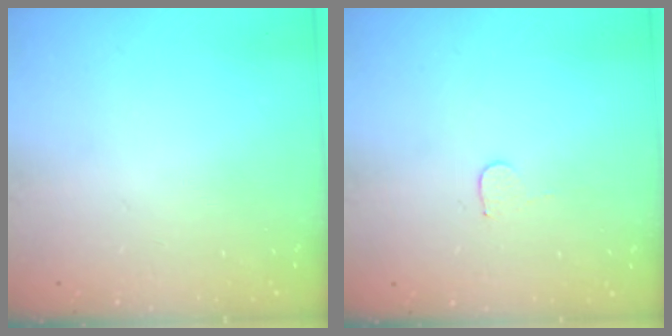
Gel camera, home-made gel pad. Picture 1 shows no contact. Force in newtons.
{"total": 3.4, "press": 3.4, "slide": 0.2}